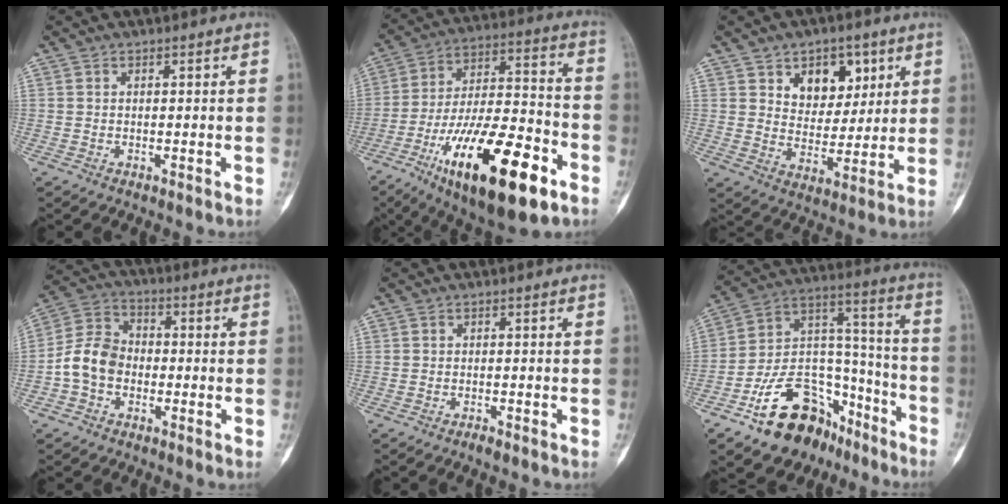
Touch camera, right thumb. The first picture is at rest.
{"total": 26.4, "force": [-12.4, 9.2, 21.4], "torque": [-0.359, 0.060, -0.197]}
{"total": 10.5, "force": [4.8, 7.2, 5.9], "torque": [-0.043, -0.024, 0.079]}
{"total": 8.7, "force": [-2.1, 6.8, 5.1], "torque": [-0.086, 0.035, -0.054]}
{"total": 1.0, "force": [-0.8, 0.2, 0.5], "torque": [-0.012, 0.005, -0.015]}
{"total": 22.1, "force": [-13.3, 13.2, 11.7], "torque": [-0.139, 0.112, -0.213]}